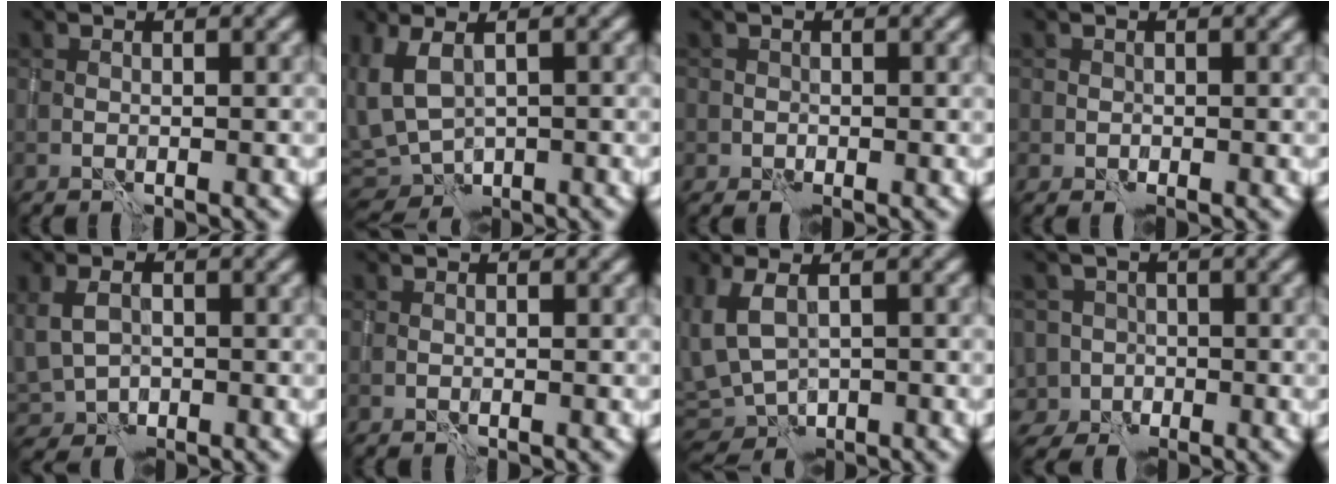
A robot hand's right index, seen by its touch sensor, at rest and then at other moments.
{"total": 4.2, "force": [-1.0, 2.7, 3.0], "torque": [-0.063, -0.012, -0.008]}
{"total": 1.0, "force": [-0.5, 0.9, -0.1], "torque": [0.009, -0.001, -0.012]}
{"total": 0.7, "force": [-0.2, 0.6, -0.1], "torque": [0.008, 0.000, -0.006]}
{"total": 4.5, "force": [-0.1, 3.6, 2.7], "torque": [-0.059, -0.006, 0.015]}
{"total": 0.0}
{"total": 4.7, "force": [-1.0, 3.1, 3.3], "torque": [-0.068, -0.015, -0.003]}
{"total": 6.0, "force": [-2.9, 5.1, 1.0], "torque": [-0.007, -0.011, -0.069]}